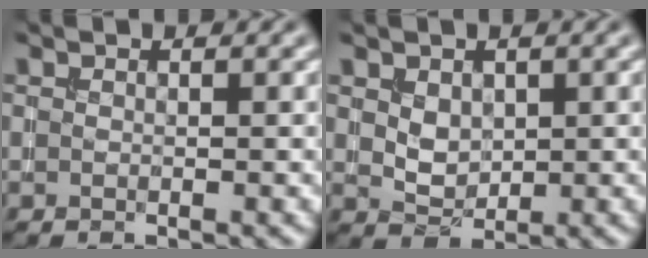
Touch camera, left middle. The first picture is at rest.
{"total": 2.1, "force": [0.6, 1.5, 1.3], "torque": [-0.023, -0.005, 0.016]}